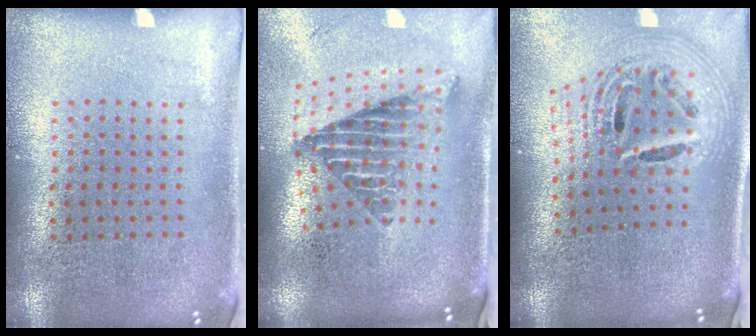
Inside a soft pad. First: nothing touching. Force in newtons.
{"total": 2.5, "press": 1.7, "slide": 1.8}
{"total": 2.7, "press": 1.9, "slide": 1.9}